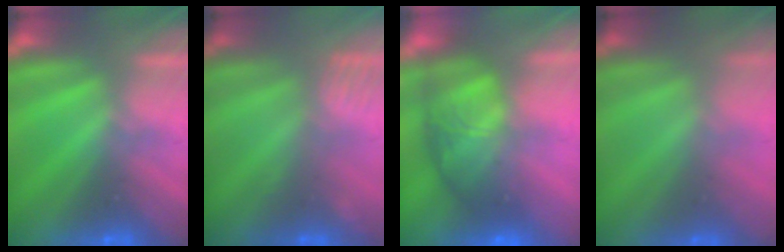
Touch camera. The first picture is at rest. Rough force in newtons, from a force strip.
{"total": 2.5}
{"total": 7.6}
{"total": 1.5}